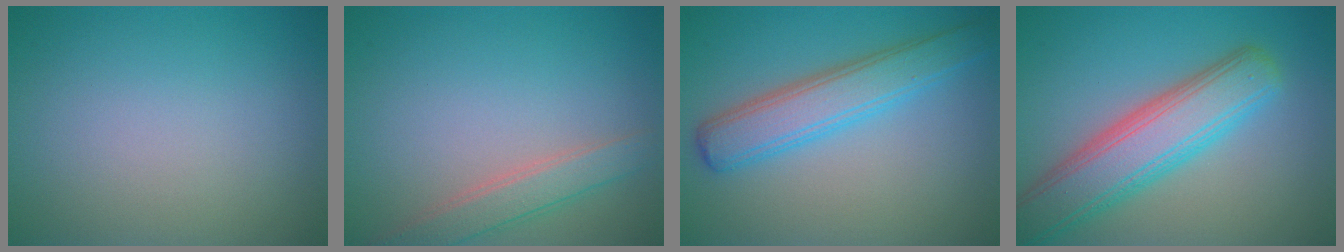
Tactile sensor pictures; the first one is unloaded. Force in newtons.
{"total": 2.7, "press": 2.7, "slide": 0.1}
{"total": 4.8, "press": 4.8, "slide": 0.3}
{"total": 7.4, "press": 7.4, "slide": 0.7}